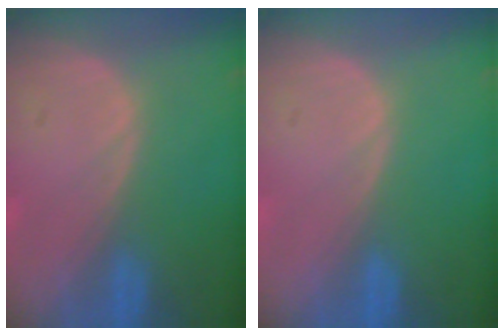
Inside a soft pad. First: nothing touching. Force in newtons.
{"total": 0.0}